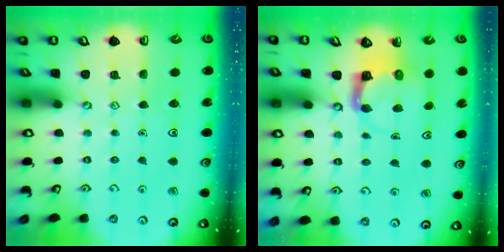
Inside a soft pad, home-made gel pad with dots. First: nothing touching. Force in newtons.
{"total": 4.4, "press": 4.4, "slide": 0.2}